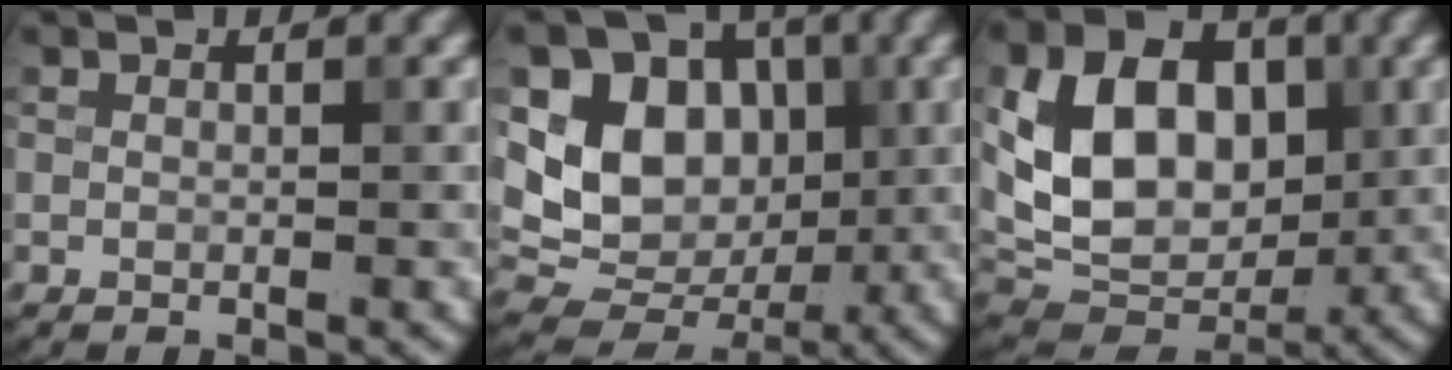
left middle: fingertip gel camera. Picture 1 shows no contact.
{"total": 10.3, "force": [1.3, 8.4, 5.9], "torque": [-0.101, -0.003, 0.016]}
{"total": 10.8, "force": [1.5, 7.7, 7.3], "torque": [-0.140, 0.002, 0.023]}